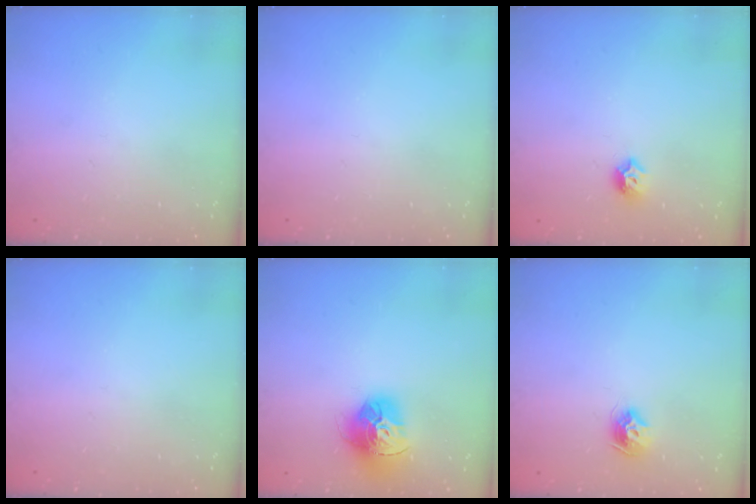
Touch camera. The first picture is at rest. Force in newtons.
{"total": 0.0}
{"total": 6.7, "press": 6.6, "slide": 1.1}
{"total": 0.0}
{"total": 15.7, "press": 15.6, "slide": 1.7}
{"total": 8.7, "press": 8.7, "slide": 0.4}